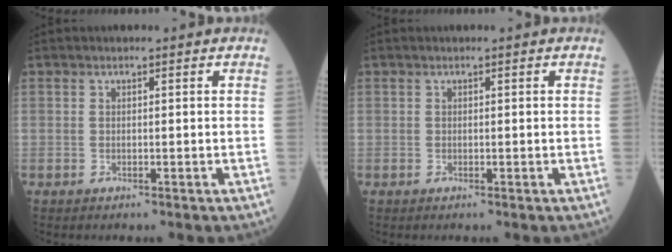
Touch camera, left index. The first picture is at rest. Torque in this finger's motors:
{"motor_torque": [0.23, -0.27, 0.02, 0.00]}